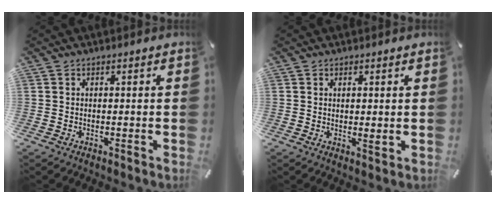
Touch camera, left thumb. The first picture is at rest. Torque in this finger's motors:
{"motor_torque": [-0.01, -0.22, 0.07, 0.14, 0.00]}